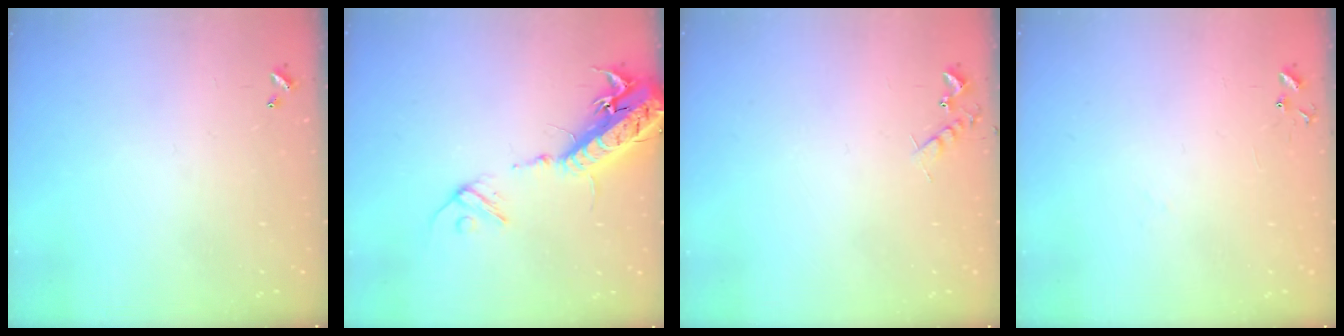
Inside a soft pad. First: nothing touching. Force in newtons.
{"total": 18.2, "press": 17.7, "slide": 4.1}
{"total": 6.1, "press": 6.0, "slide": 0.9}
{"total": 6.8, "press": 6.8, "slide": 0.6}